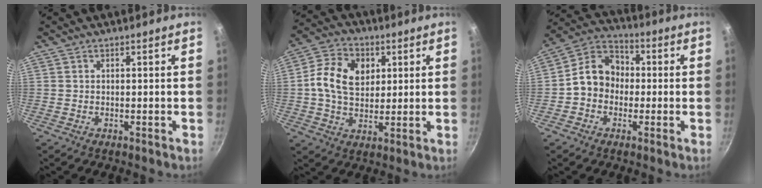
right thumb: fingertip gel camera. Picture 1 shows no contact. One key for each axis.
{"total": 11.7, "fx": 2.4, "fy": 8.6, "fz": 7.6, "tx": -0.122, "ty": 0.005, "tz": 0.031}
{"total": 10.1, "fx": -0.7, "fy": 8.4, "fz": 5.6, "tx": -0.058, "ty": 0.033, "tz": -0.036}